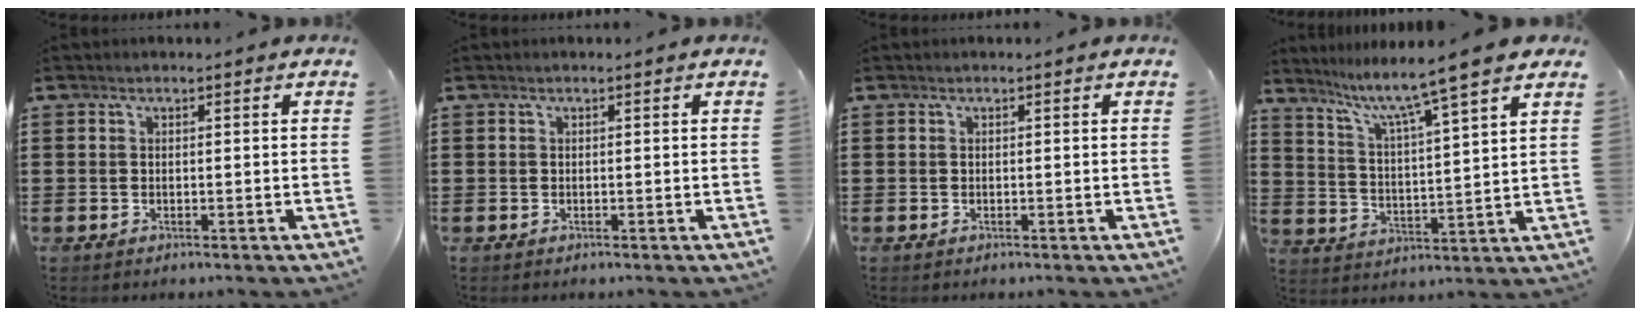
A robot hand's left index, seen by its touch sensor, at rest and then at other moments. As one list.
[{"total": 0.0}, {"total": 0.0}, {"total": 6.8, "force": [5.6, -0.7, 3.7], "torque": [-0.095, -0.044, 0.086]}]